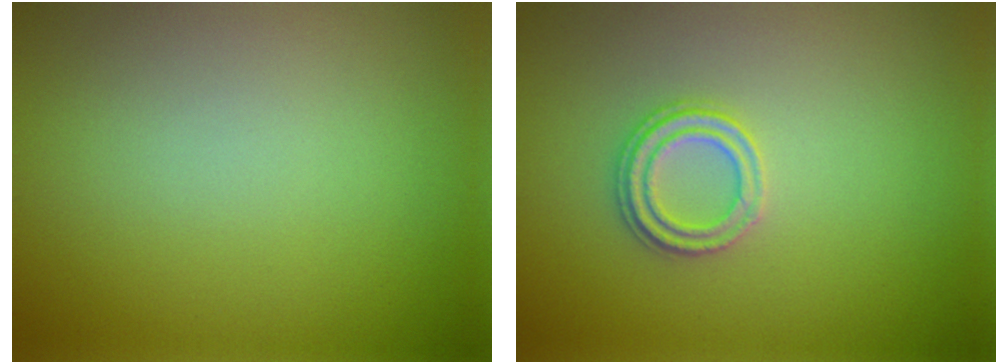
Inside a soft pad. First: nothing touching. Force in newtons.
{"total": 2.3, "press": 2.2, "slide": 0.8}